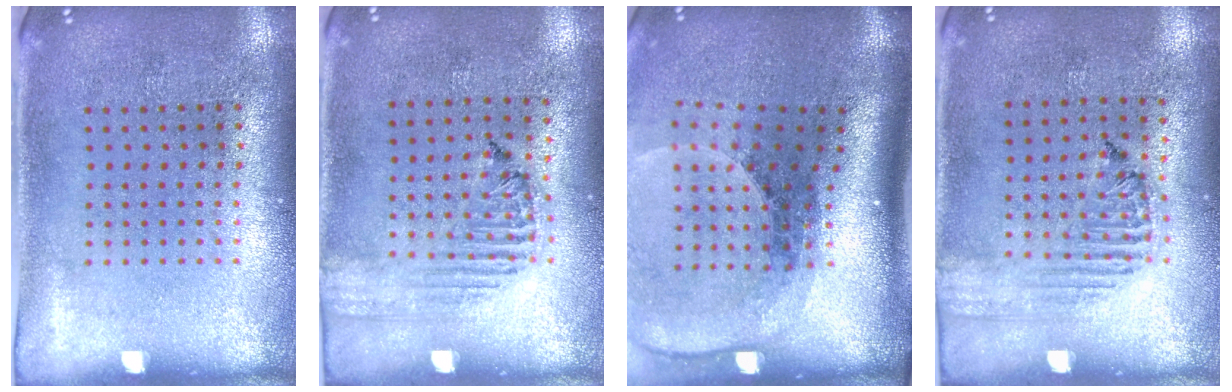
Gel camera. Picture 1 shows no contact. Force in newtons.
{"total": 1.5, "press": 1.5, "slide": 0.3}
{"total": 2.7, "press": 1.9, "slide": 1.9}
{"total": 1.5, "press": 1.5, "slide": 0.3}